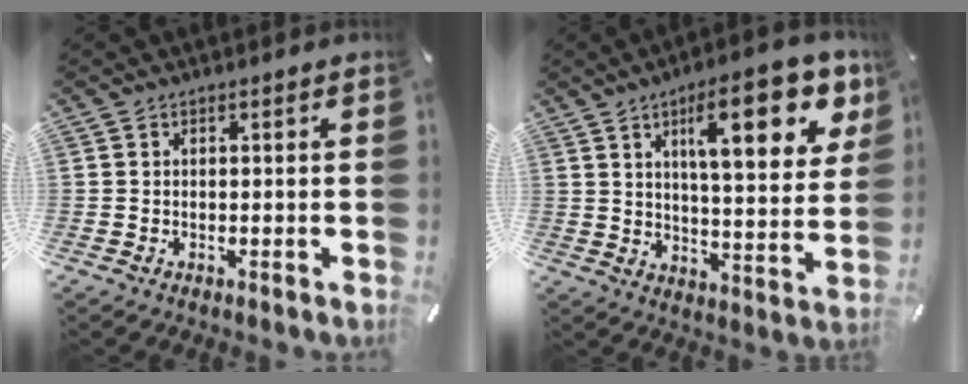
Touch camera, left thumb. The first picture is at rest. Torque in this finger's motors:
{"motor_torque": [3.00, 2.01, 1.95, -0.82, 0.34]}